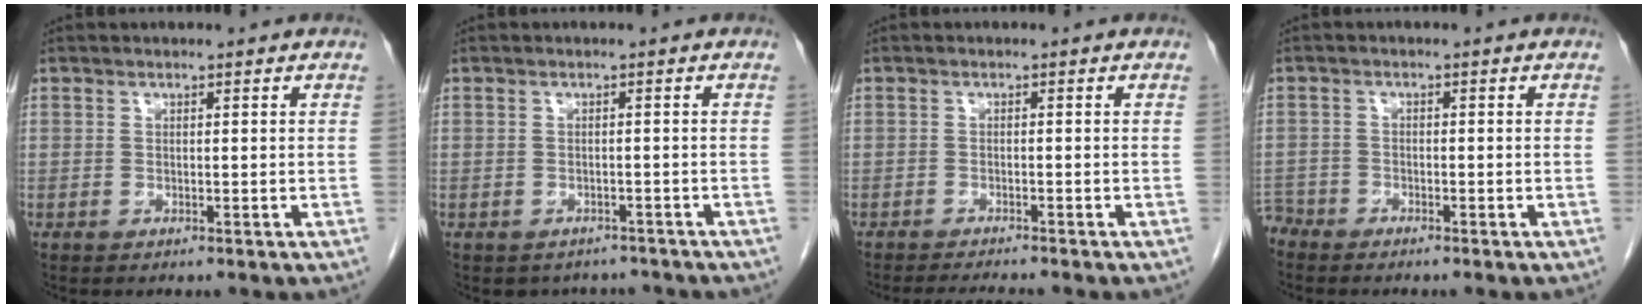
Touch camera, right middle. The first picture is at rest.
{"total": 4.7, "force": [-4.1, 2.3, 0.2], "torque": [0.006, 0.009, -0.049]}
{"total": 4.0, "force": [-3.7, -0.2, 1.4], "torque": [-0.019, -0.014, -0.057]}
{"total": 2.9, "force": [-2.8, 0.8, -0.2], "torque": [0.008, -0.004, -0.054]}